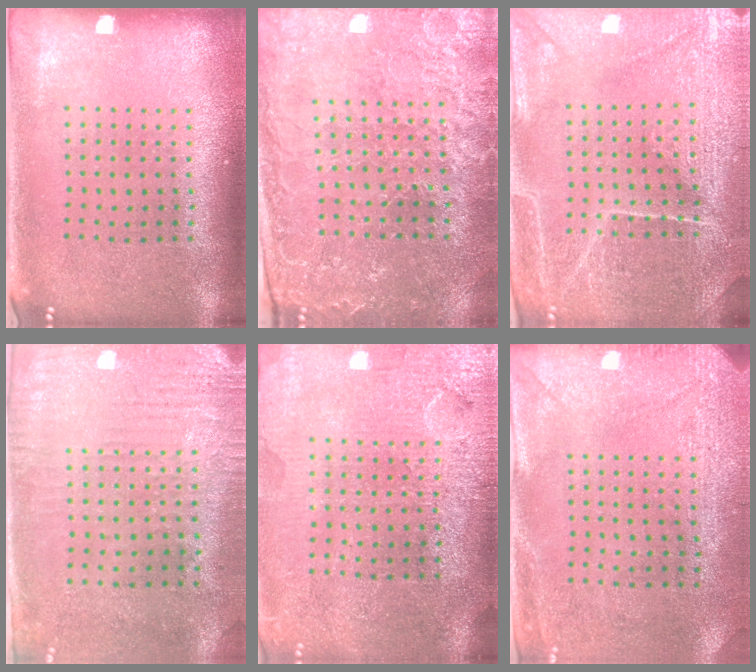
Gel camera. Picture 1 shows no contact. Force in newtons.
{"total": 1.7, "press": 1.7, "slide": 0.3}
{"total": 4.3, "press": 4.2, "slide": 1.1}
{"total": 3.0, "press": 2.5, "slide": 1.7}
{"total": 3.6, "press": 3.4, "slide": 1.4}
{"total": 2.9, "press": 2.3, "slide": 1.8}